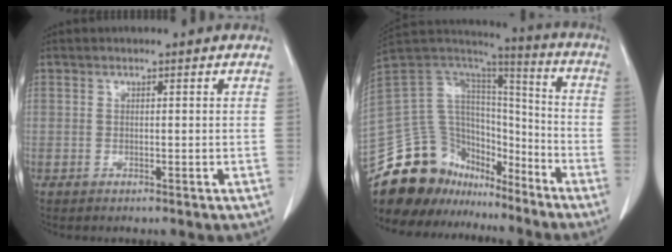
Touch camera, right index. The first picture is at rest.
{"total": 24.5, "force": [-20.0, 11.4, 8.3], "torque": [-0.205, 0.039, -0.325]}